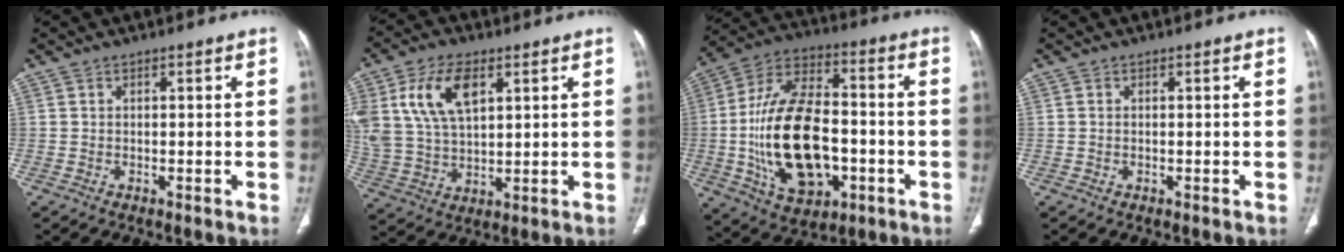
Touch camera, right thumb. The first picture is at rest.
{"total": 14.6, "force": [5.8, 8.0, 10.7], "torque": [-0.208, -0.007, 0.120]}
{"total": 23.1, "force": [-4.0, 13.5, 18.3], "torque": [-0.321, 0.024, -0.057]}
{"total": 0.0}